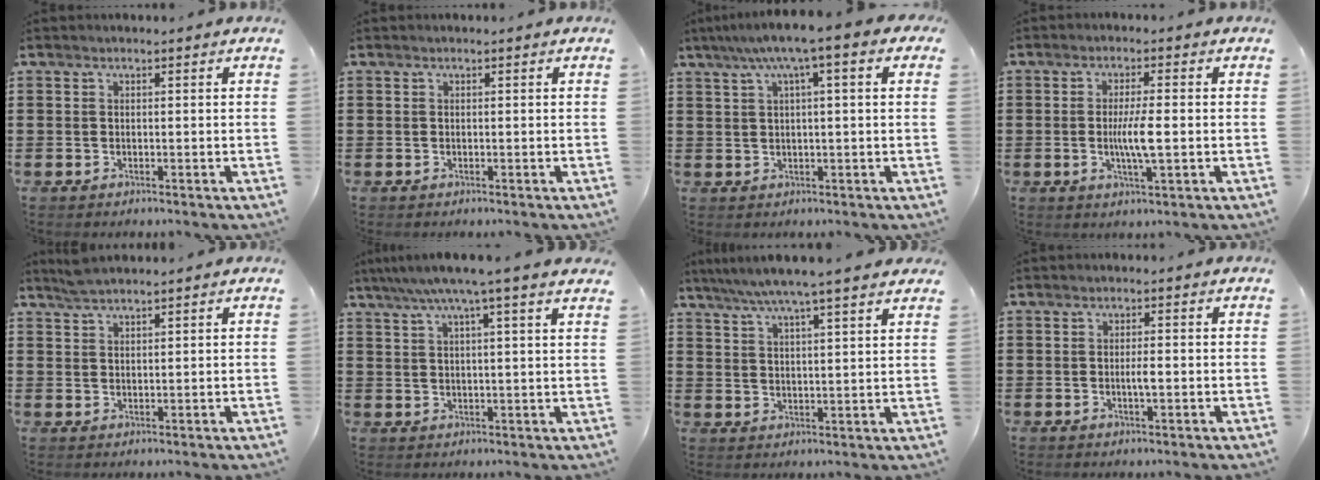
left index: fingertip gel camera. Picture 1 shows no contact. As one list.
[{"total": 0.0}, {"total": 6.4, "force": [2.4, 0.3, 5.9], "torque": [-0.116, 0.004, 0.038]}, {"total": 5.1, "force": [-0.4, 0.7, 5.1], "torque": [-0.096, -0.003, -0.012]}, {"total": 2.1, "force": [2.0, 0.1, 0.7], "torque": [-0.019, 0.003, 0.038]}, {"total": 5.9, "force": [4.4, -0.6, 3.8], "torque": [-0.088, -0.010, 0.074]}, {"total": 5.8, "force": [4.9, -0.3, 3.1], "torque": [-0.074, -0.016, 0.084]}, {"total": 2.0, "force": [-0.3, 0.4, 1.9], "torque": [-0.037, 0.000, -0.007]}]